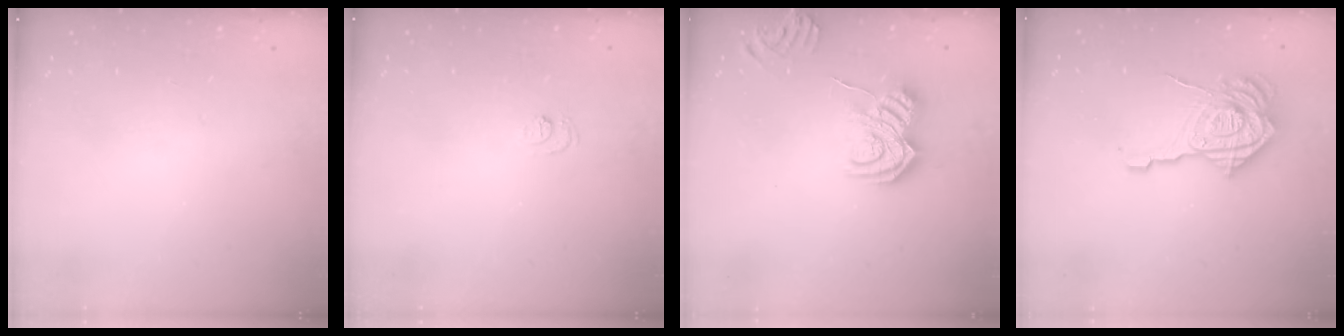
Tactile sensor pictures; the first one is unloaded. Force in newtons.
{"total": 4.8, "press": 4.8, "slide": 0.4}
{"total": 10.1, "press": 10.1, "slide": 0.9}
{"total": 18.9, "press": 18.8, "slide": 1.9}